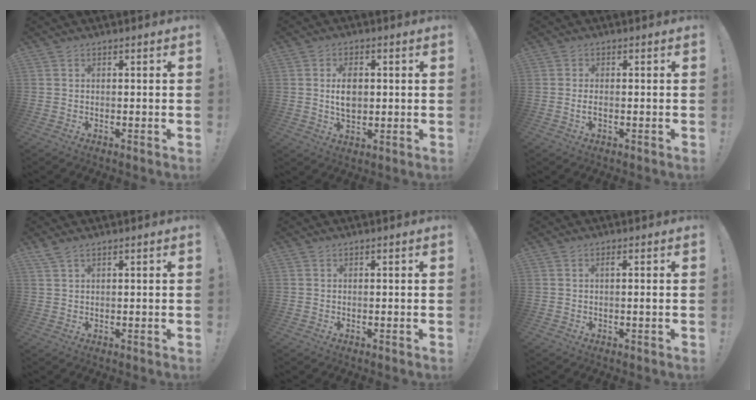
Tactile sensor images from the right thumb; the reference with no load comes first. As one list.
[{"total": 7.0, "force": [0.6, 4.5, 5.3], "torque": [-0.084, -0.003, 0.005]}, {"total": 1.6, "force": [-0.4, 0.5, 1.5], "torque": [-0.028, 0.002, -0.006]}, {"total": 2.3, "force": [1.7, 0.6, 1.4], "torque": [-0.033, -0.004, 0.033]}, {"total": 0.0}, {"total": 1.1, "force": [0.1, -0.2, 1.0], "torque": [-0.014, -0.002, -0.002]}]